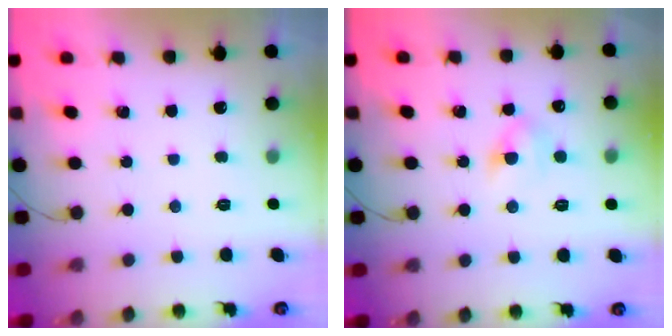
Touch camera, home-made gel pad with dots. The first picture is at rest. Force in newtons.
{"total": 4.9, "press": 4.8, "slide": 1.3}